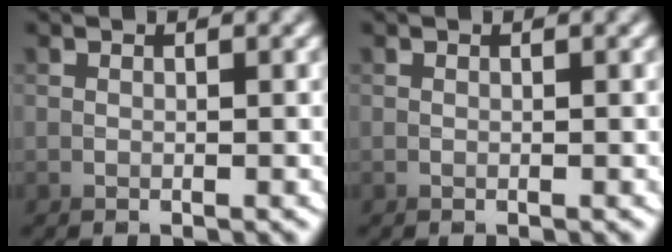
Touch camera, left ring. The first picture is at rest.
{"total": 0.0}